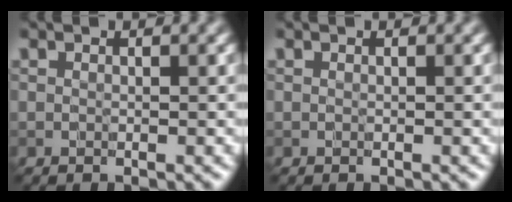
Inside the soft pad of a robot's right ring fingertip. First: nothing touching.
{"total": 0.0}